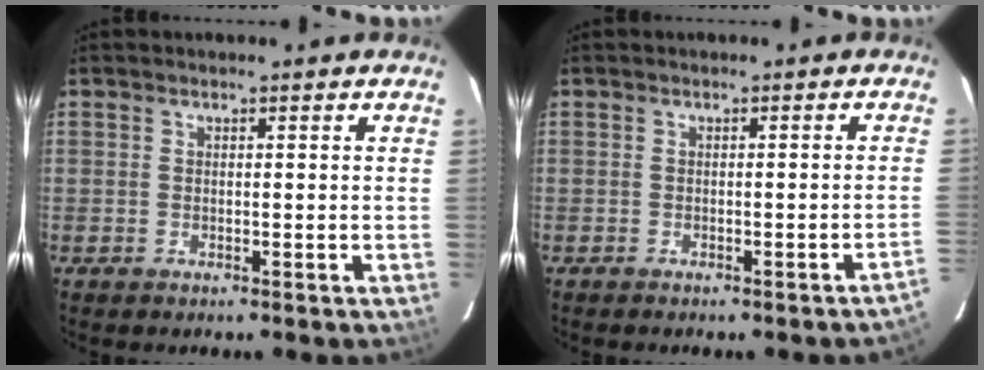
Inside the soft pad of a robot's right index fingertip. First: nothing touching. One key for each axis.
{"total": 1.7, "fx": -1.3, "fy": -0.5, "fz": 1.0, "tx": -0.016, "ty": 0.002, "tz": -0.012}